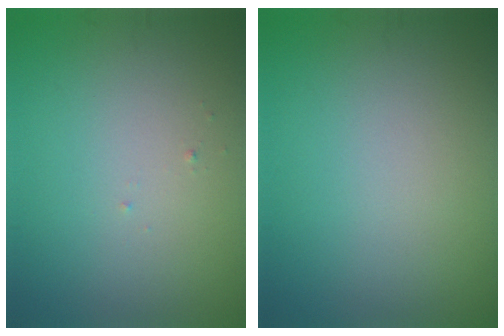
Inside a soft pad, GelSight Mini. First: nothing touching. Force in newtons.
{"total": 0.0}